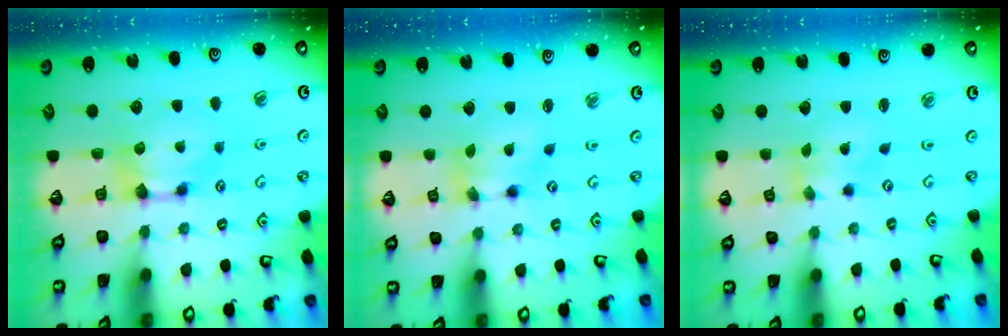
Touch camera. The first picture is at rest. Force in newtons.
{"total": 4.1, "press": 3.6, "slide": 1.8}
{"total": 2.0, "press": 1.7, "slide": 1.0}